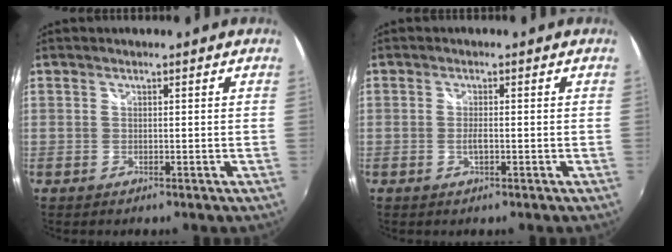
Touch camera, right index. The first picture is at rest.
{"total": 1.7, "force": [-0.4, 0.4, 1.6], "torque": [-0.033, -0.001, -0.009]}